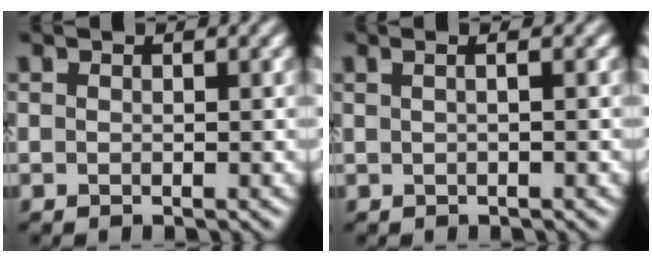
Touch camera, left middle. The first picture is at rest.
{"total": 1.4, "force": [0.4, 0.4, 1.3], "torque": [-0.017, -0.001, -0.003]}